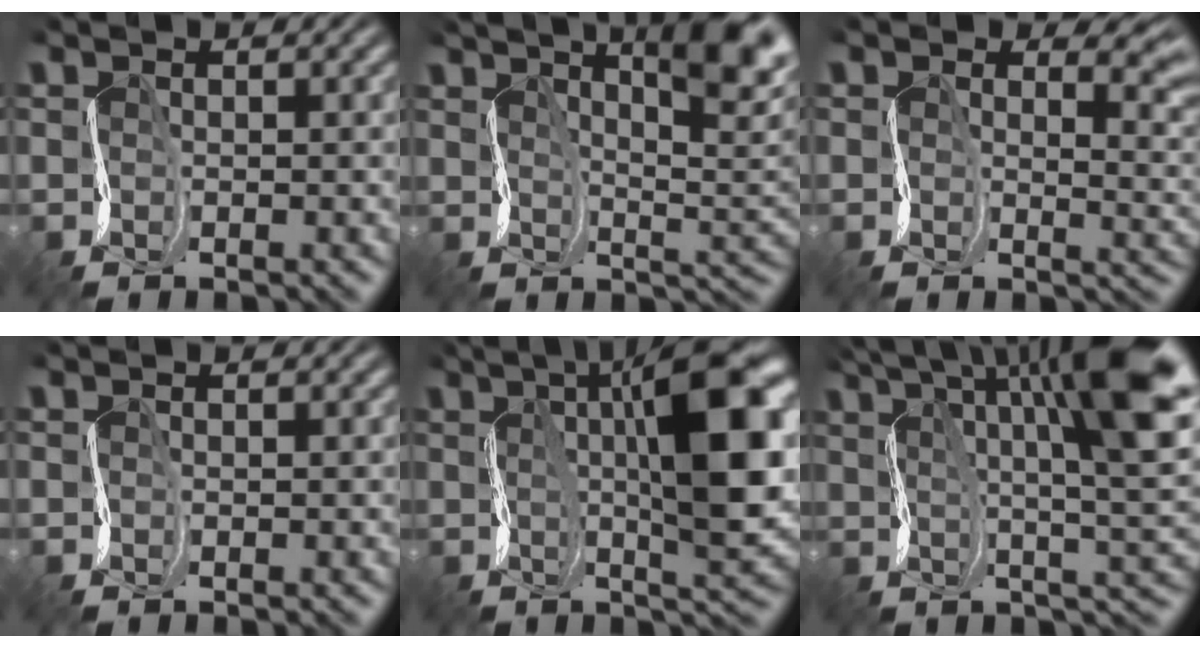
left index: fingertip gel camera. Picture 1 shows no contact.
{"total": 10.6, "force": [5.3, 3.0, 8.8], "torque": [-0.116, 0.015, 0.073]}
{"total": 5.0, "force": [2.0, 2.6, 3.8], "torque": [-0.049, -0.008, 0.029]}
{"total": 0.0}
{"total": 12.6, "force": [2.6, 3.5, 11.8], "torque": [-0.169, 0.009, 0.040]}
{"total": 13.6, "force": [5.5, 3.3, 12.0], "torque": [-0.200, 0.011, 0.093]}